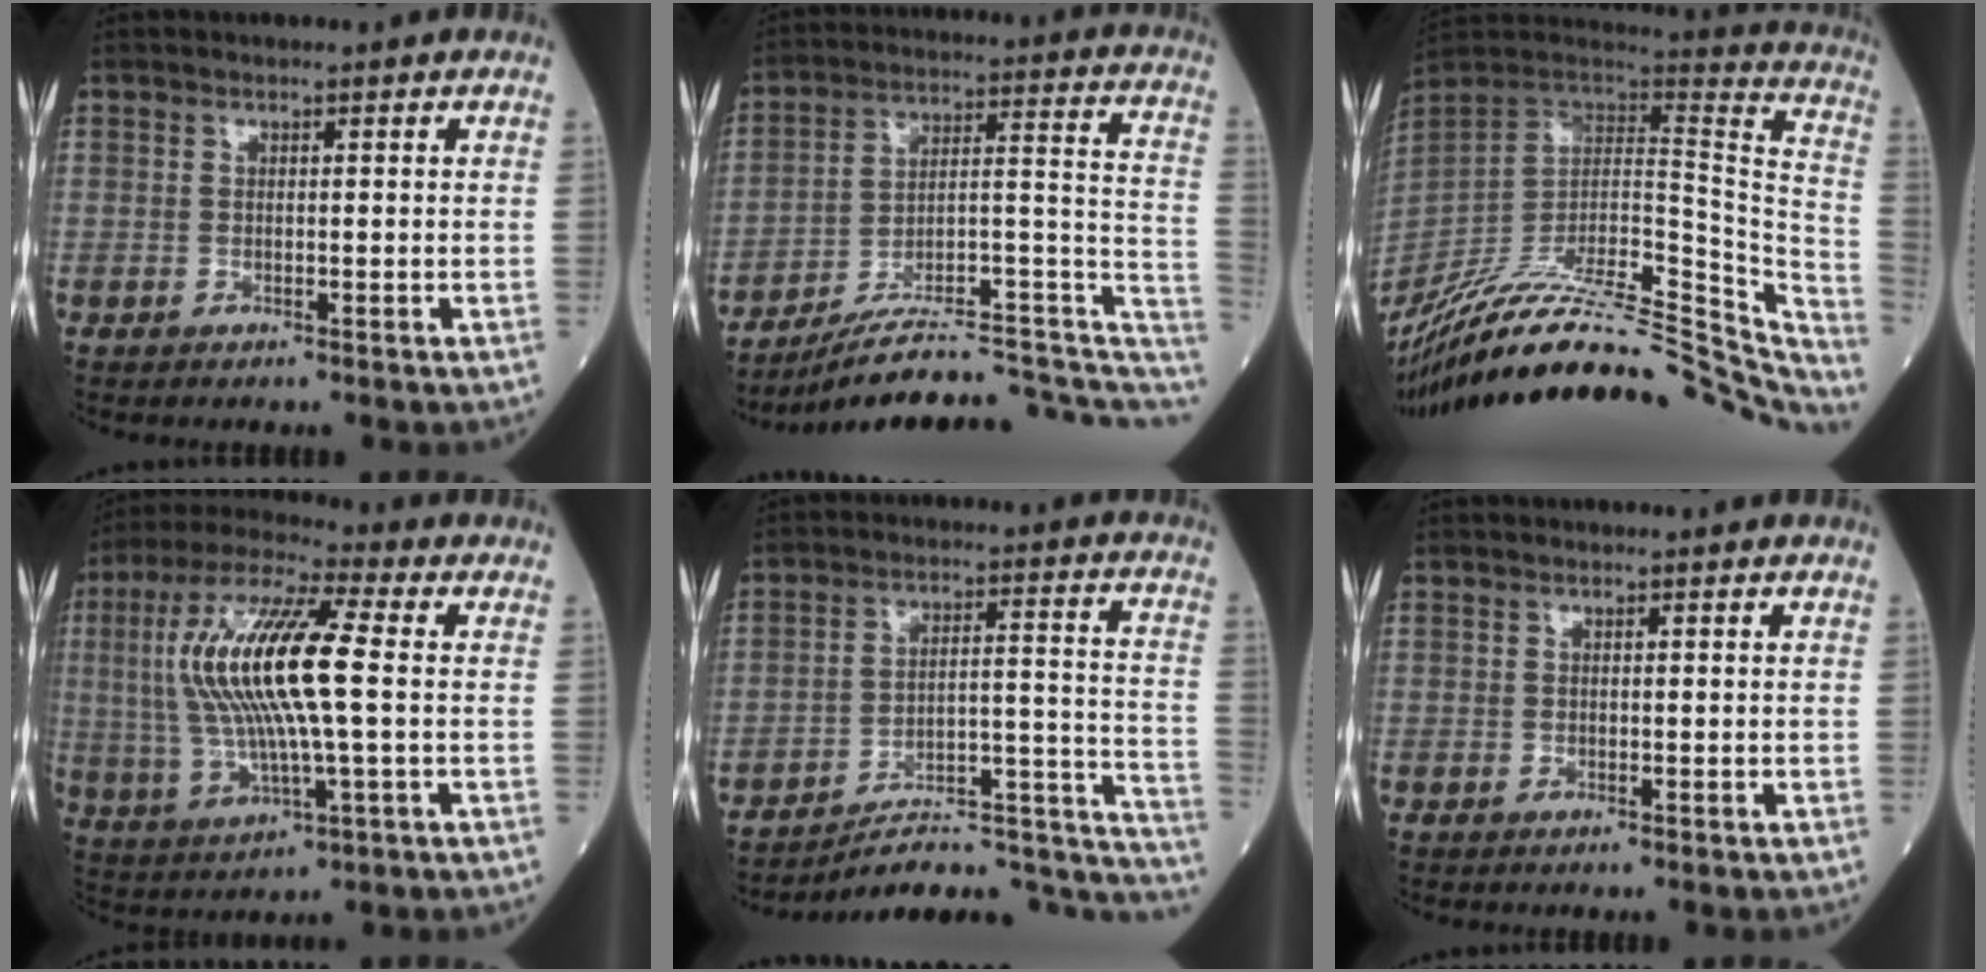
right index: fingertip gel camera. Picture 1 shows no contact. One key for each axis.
{"total": 19.0, "fx": -15.4, "fy": 4.2, "fz": 10.2, "tx": -0.098, "ty": 0.063, "tz": -0.226}
{"total": 38.5, "fx": -33.0, "fy": 7.3, "fz": 18.5, "tx": -0.243, "ty": -0.043, "tz": -0.468}
{"total": 16.7, "fx": 1.3, "fy": 2.7, "fz": 16.4, "tx": -0.344, "ty": 0.015, "tz": 0.022}
{"total": 19.7, "fx": -18.3, "fy": 3.3, "fz": 6.7, "tx": -0.017, "ty": 0.062, "tz": -0.251}
{"total": 0.0}